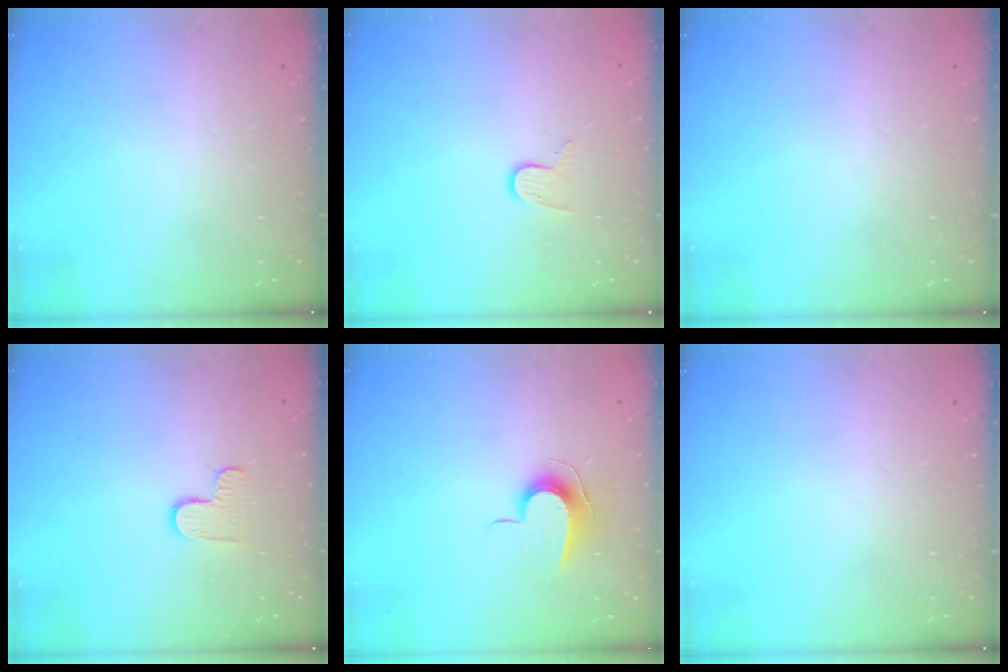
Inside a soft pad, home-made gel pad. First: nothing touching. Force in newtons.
{"total": 6.0, "press": 6.0, "slide": 0.2}
{"total": 0.0}
{"total": 5.1, "press": 5.0, "slide": 0.5}
{"total": 8.8, "press": 8.7, "slide": 0.8}
{"total": 0.0}